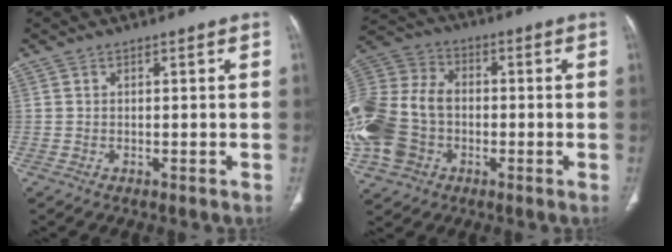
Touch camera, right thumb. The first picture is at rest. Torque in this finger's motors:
{"motor_torque": [2.11, 1.89, 0.92, 0.40, 0.62]}